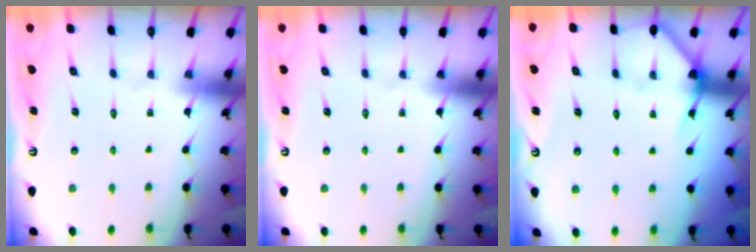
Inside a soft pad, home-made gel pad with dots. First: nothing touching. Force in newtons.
{"total": 0.0}
{"total": 4.5, "press": 4.5, "slide": 0.3}